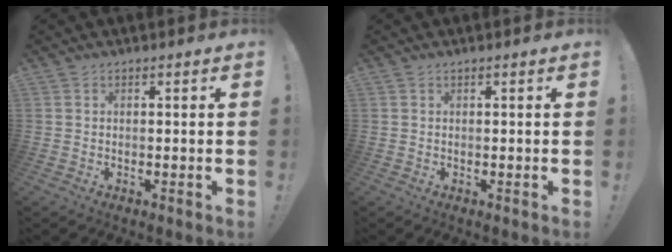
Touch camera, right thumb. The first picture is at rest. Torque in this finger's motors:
{"motor_torque": [-0.40, -0.05, -0.20, 0.07, 0.00]}